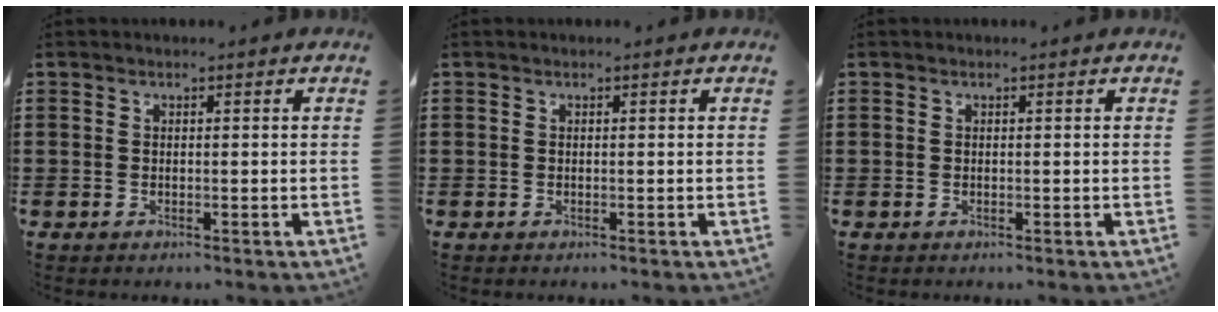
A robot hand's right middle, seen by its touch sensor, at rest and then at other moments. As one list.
[{"total": 0.0}, {"total": 0.0}]